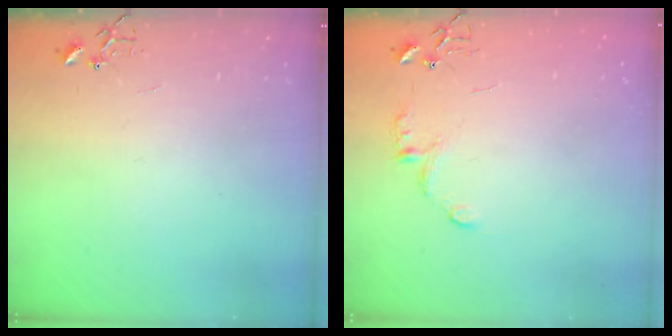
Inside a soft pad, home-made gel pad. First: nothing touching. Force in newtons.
{"total": 7.2, "press": 7.1, "slide": 0.8}